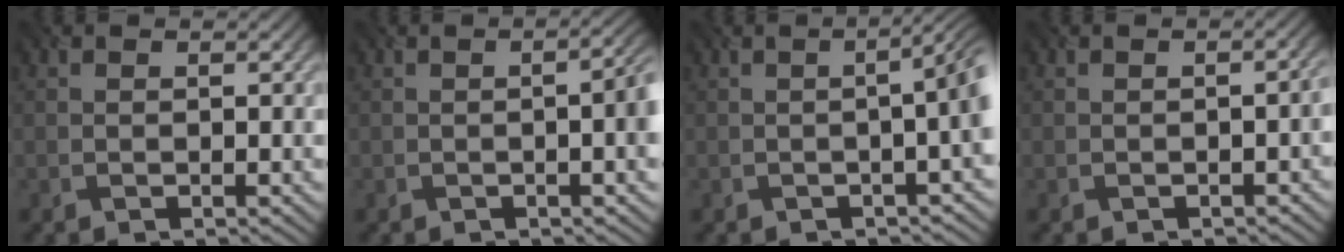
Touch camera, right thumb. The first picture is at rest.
{"total": 5.0, "force": [-0.5, 1.6, 4.7], "torque": [-0.058, 0.000, -0.003]}
{"total": 5.8, "force": [-0.6, 1.8, 5.5], "torque": [-0.053, 0.007, -0.011]}
{"total": 1.8, "force": [-0.6, 0.6, 1.5], "torque": [-0.019, 0.002, -0.007]}